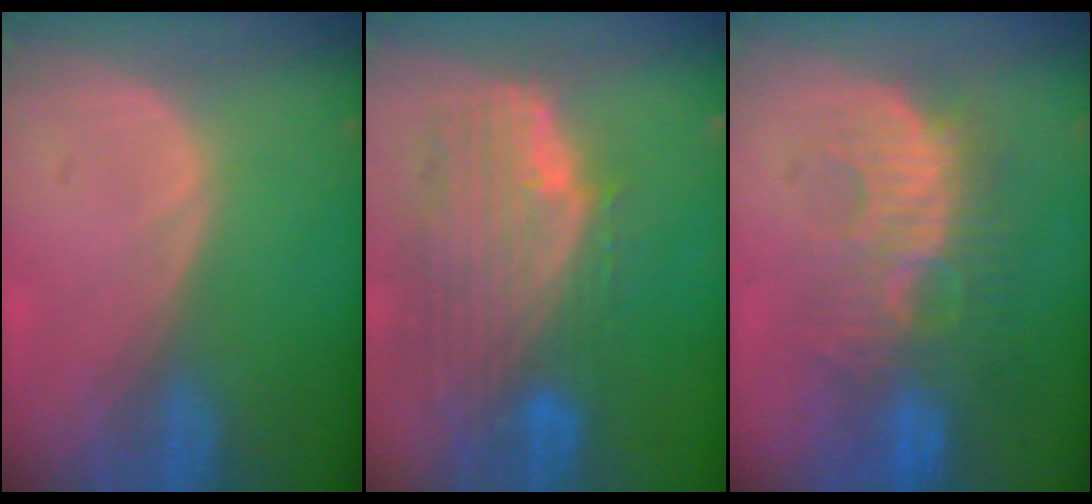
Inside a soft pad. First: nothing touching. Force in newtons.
{"total": 11.1, "press": 9.5, "slide": 5.7}
{"total": 9.7, "press": 9.4, "slide": 2.5}